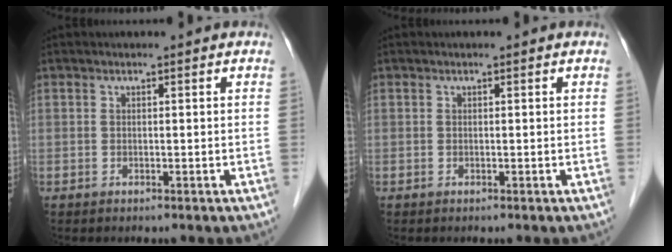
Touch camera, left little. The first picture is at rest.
{"total": 0.0}